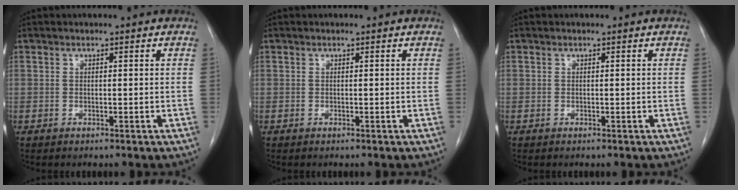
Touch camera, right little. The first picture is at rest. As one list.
[{"total": 0.0}, {"total": 0.0}]